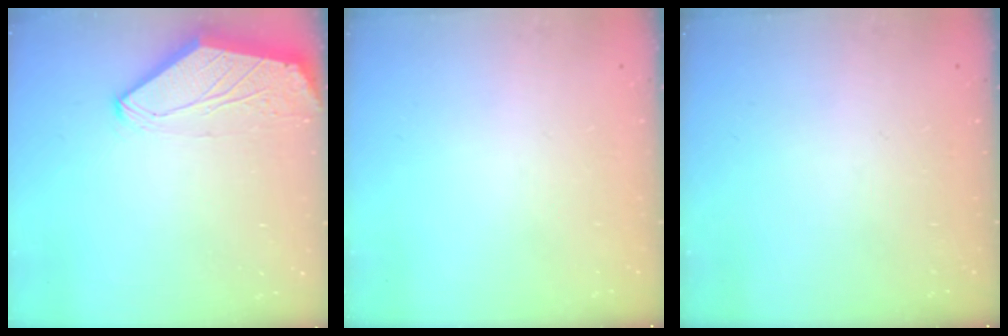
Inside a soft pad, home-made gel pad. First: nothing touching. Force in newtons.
{"total": 0.0}
{"total": 0.0}